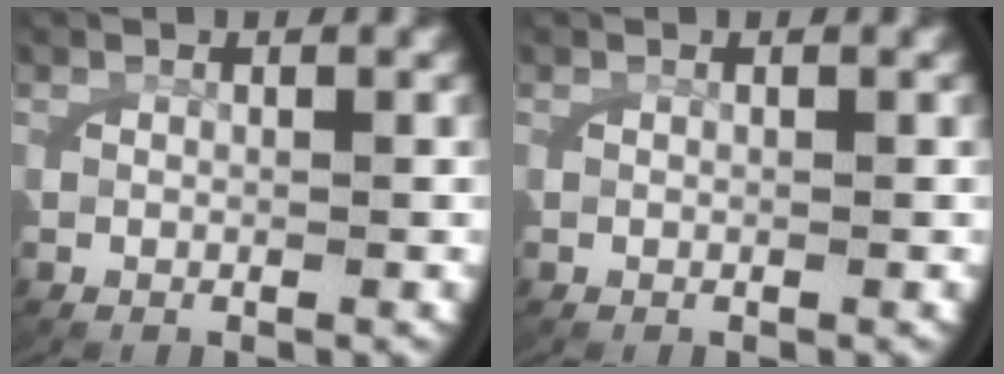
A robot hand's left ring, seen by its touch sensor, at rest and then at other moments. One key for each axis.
{"total": 0.0}